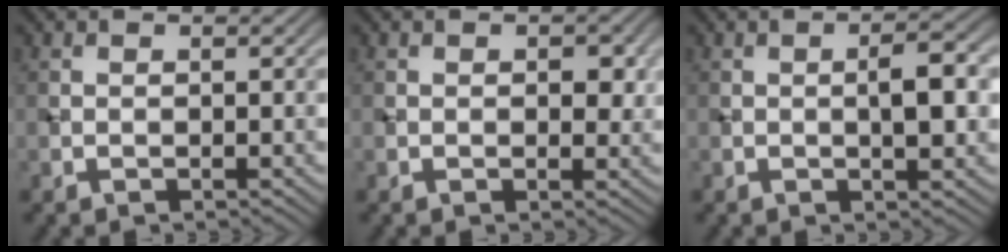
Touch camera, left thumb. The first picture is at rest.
{"total": 2.2, "force": [0.2, 1.3, 1.7], "torque": [-0.022, -0.008, 0.004]}
{"total": 3.9, "force": [-0.2, 1.1, 3.8], "torque": [-0.060, 0.006, -0.008]}